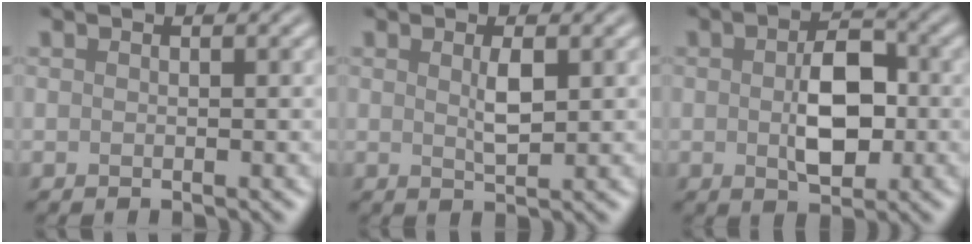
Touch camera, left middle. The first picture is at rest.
{"total": 1.9, "force": [0.6, 0.5, 1.7], "torque": [-0.036, -0.003, 0.012]}
{"total": 5.6, "force": [-0.3, 3.1, 4.6], "torque": [-0.082, -0.002, -0.002]}